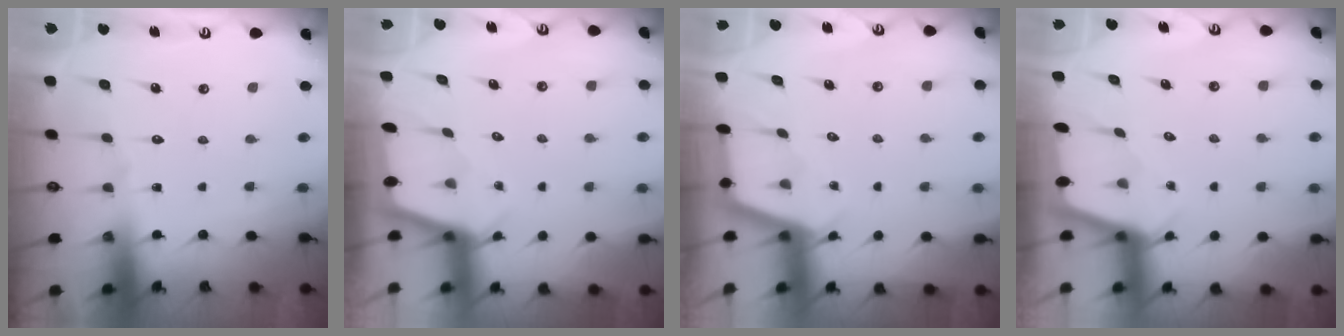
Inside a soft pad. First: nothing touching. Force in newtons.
{"total": 2.0, "press": 2.0, "slide": 0.3}
{"total": 2.3, "press": 2.3, "slide": 0.1}
{"total": 2.2, "press": 2.2, "slide": 0.3}